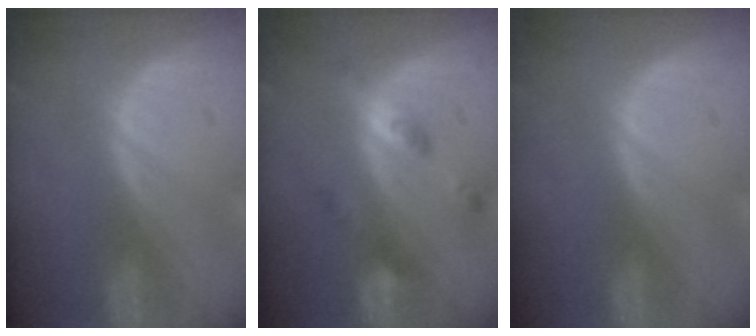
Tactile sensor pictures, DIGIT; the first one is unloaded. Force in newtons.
{"total": 5.3, "press": 4.7, "slide": 2.4}
{"total": 0.0}